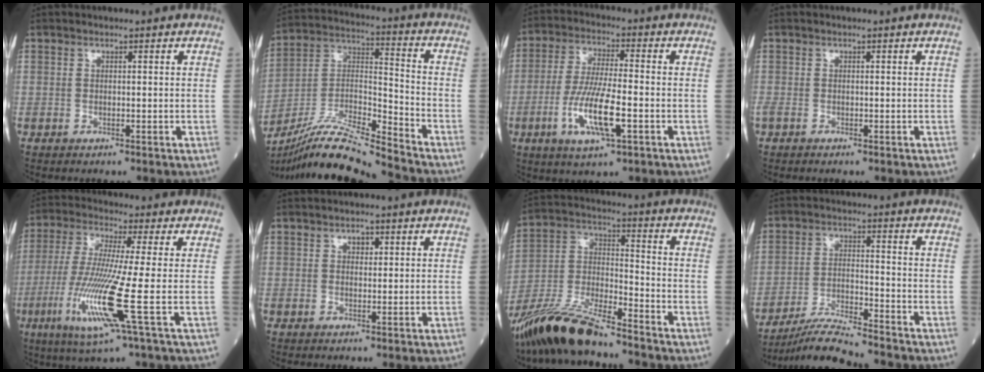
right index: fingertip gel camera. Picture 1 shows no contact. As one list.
[{"total": 15.9, "force": [-14.5, -1.5, 6.4], "torque": [-0.127, 0.008, -0.269]}, {"total": 10.5, "force": [-3.4, 1.7, 9.8], "torque": [-0.193, -0.010, -0.064]}, {"total": 1.0, "force": [-0.7, 0.3, 0.6], "torque": [-0.016, -0.004, -0.013]}, {"total": 13.0, "force": [-3.7, -0.9, 12.4], "torque": [-0.266, -0.027, -0.078]}, {"total": 1.4, "force": [0.6, 0.9, 0.8], "torque": [-0.010, 0.000, 0.007]}, {"total": 15.7, "force": [-12.7, 2.4, 9.0], "torque": [-0.182, -0.021, -0.240]}, {"total": 8.7, "force": [-8.0, -0.7, 3.2], "torque": [-0.060, -0.016, -0.146]}]